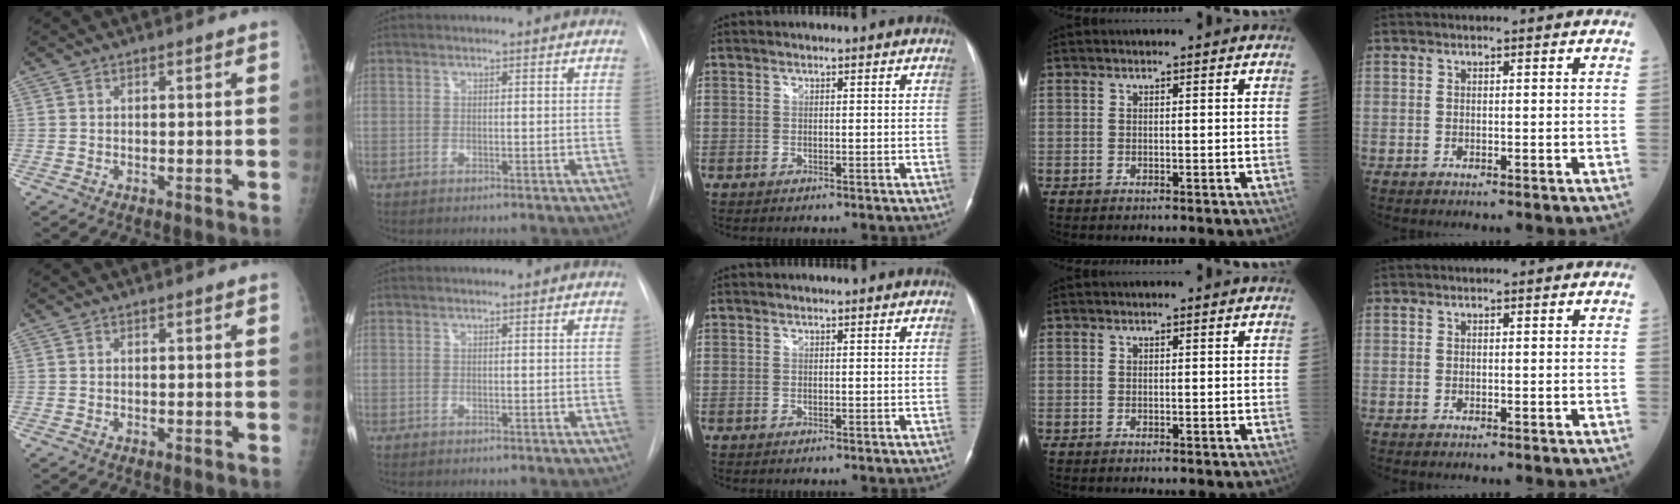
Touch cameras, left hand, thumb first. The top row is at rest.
{}